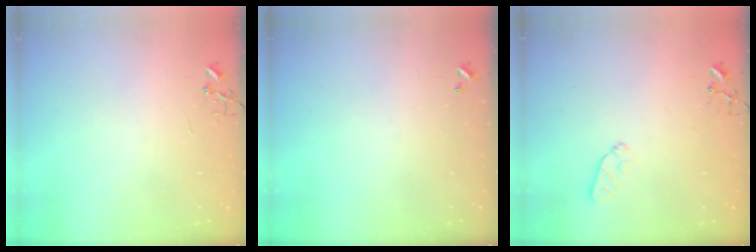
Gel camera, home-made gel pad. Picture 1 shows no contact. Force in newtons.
{"total": 0.0}
{"total": 6.2, "press": 6.2, "slide": 0.9}